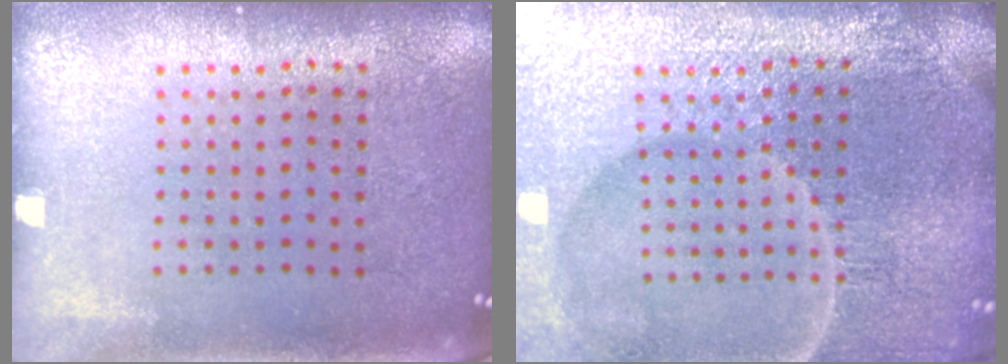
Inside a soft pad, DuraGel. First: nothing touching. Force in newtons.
{"total": 6.3, "press": 5.7, "slide": 2.7}